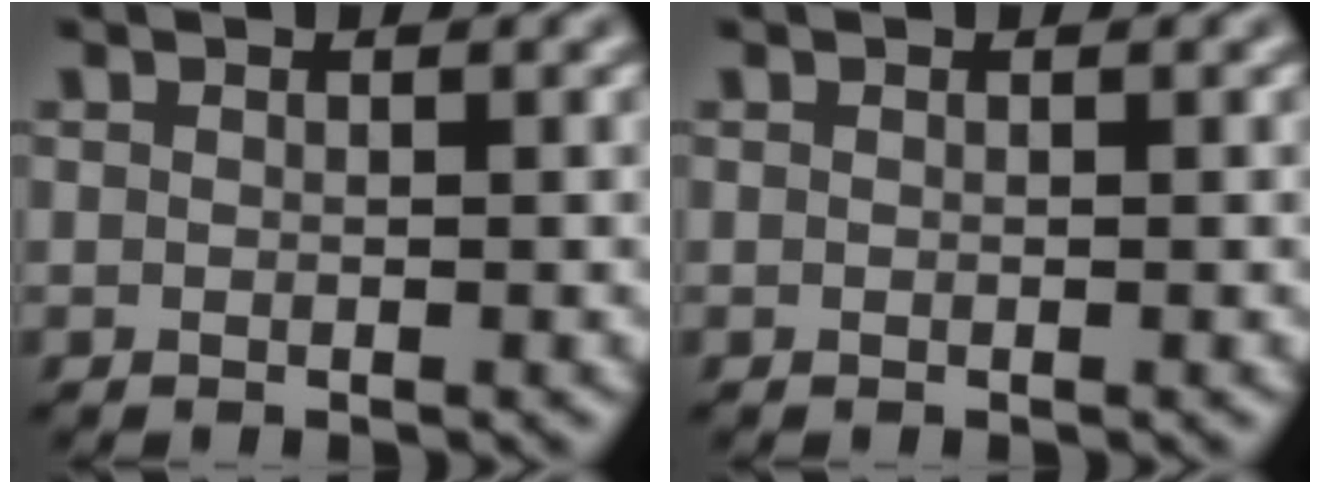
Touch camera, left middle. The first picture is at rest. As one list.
[{"total": 0.0}]